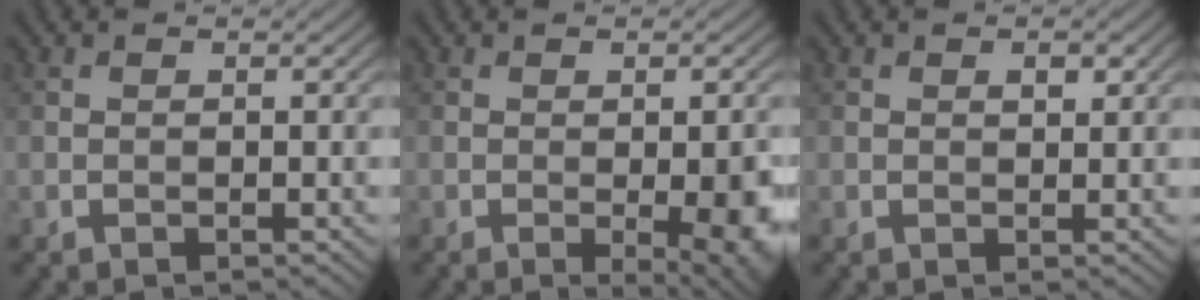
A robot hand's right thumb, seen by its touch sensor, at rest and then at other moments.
{"total": 5.9, "force": [-1.4, 1.5, 5.5], "torque": [-0.080, -0.009, -0.011]}
{"total": 1.2, "force": [0.5, 0.6, 0.8], "torque": [-0.010, -0.003, 0.009]}